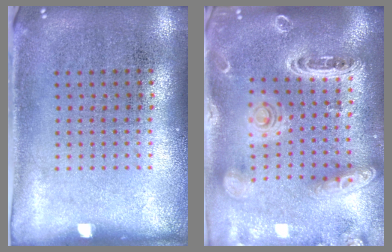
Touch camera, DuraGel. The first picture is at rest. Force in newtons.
{"total": 2.3, "press": 2.1, "slide": 0.9}